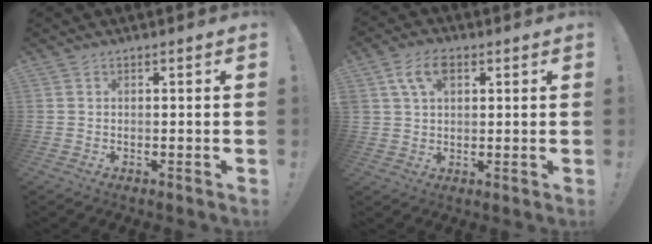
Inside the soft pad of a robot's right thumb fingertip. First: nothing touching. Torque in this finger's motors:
{"motor_torque": [2.07, 2.13, 0.24, 0.21, 0.46]}